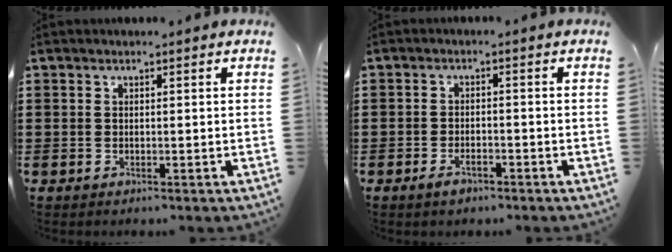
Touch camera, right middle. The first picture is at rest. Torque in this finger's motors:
{"motor_torque": [1.87, 0.27, 0.02, 0.02]}